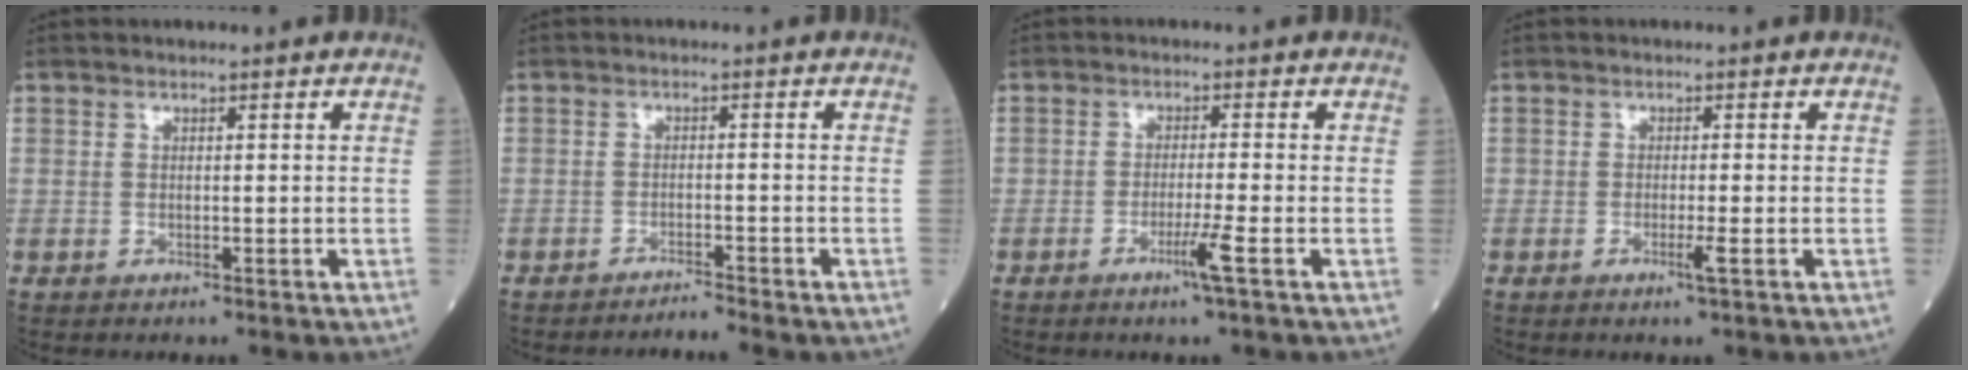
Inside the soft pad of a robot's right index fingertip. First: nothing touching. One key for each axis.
{"total": 2.1, "fx": -2.0, "fy": -0.5, "fz": 0.2, "tx": -0.002, "ty": -0.004, "tz": -0.034}
{"total": 3.5, "fx": -1.8, "fy": -0.7, "fz": 2.9, "tx": -0.055, "ty": -0.008, "tz": -0.036}
{"total": 1.8, "fx": -0.8, "fy": -0.2, "fz": 1.6, "tx": -0.030, "ty": -0.004, "tz": -0.016}